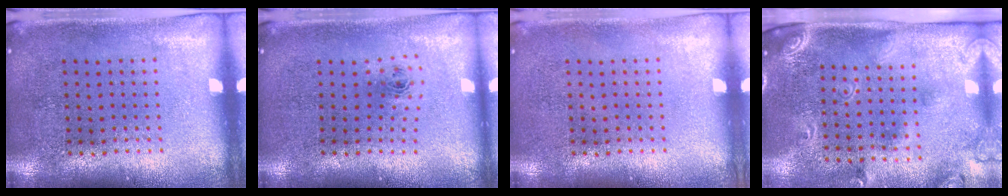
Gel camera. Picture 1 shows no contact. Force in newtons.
{"total": 0.8, "press": 0.3, "slide": 0.7}
{"total": 0.0}
{"total": 2.5, "press": 1.7, "slide": 1.8}